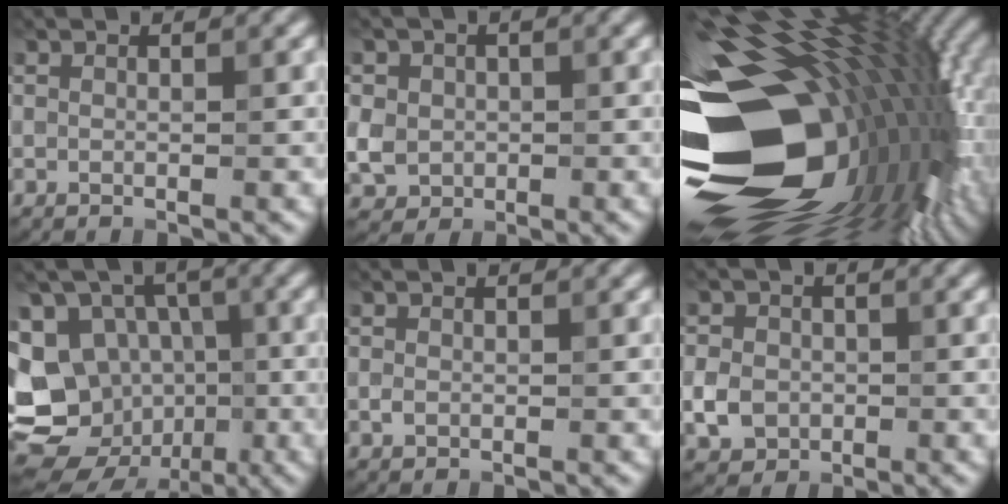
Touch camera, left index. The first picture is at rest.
{"total": 3.5, "force": [-0.1, 3.2, 1.4], "torque": [-0.021, 0.001, -0.010]}
{"total": 20.2, "force": [-2.9, 12.1, 15.8], "torque": [-0.279, -0.040, -0.045]}
{"total": 14.4, "force": [-3.3, 12.4, 6.5], "torque": [-0.149, -0.009, -0.062]}
{"total": 0.6, "force": [-0.1, 0.5, 0.4], "torque": [-0.005, -0.001, -0.003]}
{"total": 3.1, "force": [-0.7, 2.6, 1.4], "torque": [-0.023, -0.001, -0.017]}